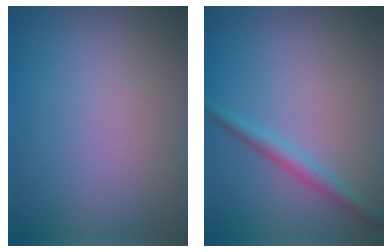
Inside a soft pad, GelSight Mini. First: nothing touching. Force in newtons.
{"total": 1.9, "press": 1.9, "slide": 0.1}